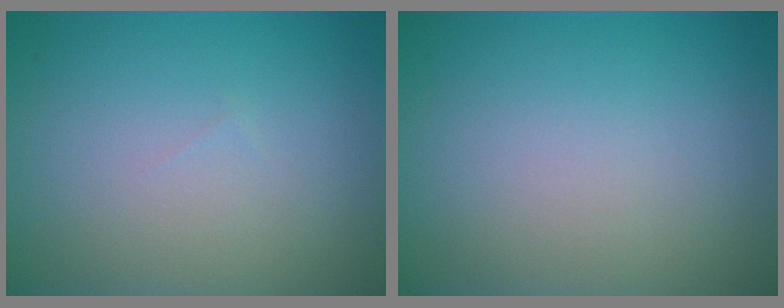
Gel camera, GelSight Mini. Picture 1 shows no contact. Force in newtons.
{"total": 0.0}